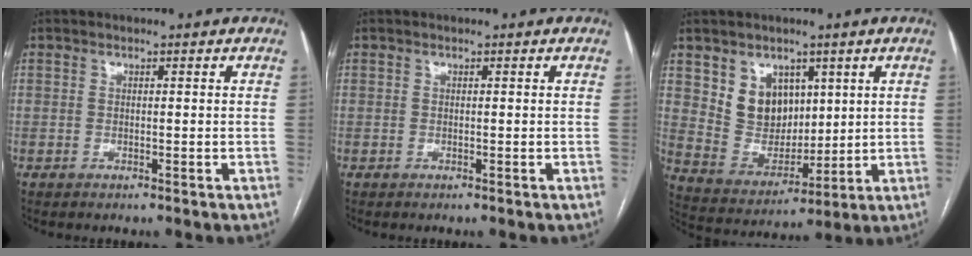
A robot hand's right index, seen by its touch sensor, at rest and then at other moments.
{"total": 0.0}
{"total": 9.1, "force": [4.0, 6.9, 4.5], "torque": [-0.089, 0.017, 0.094]}